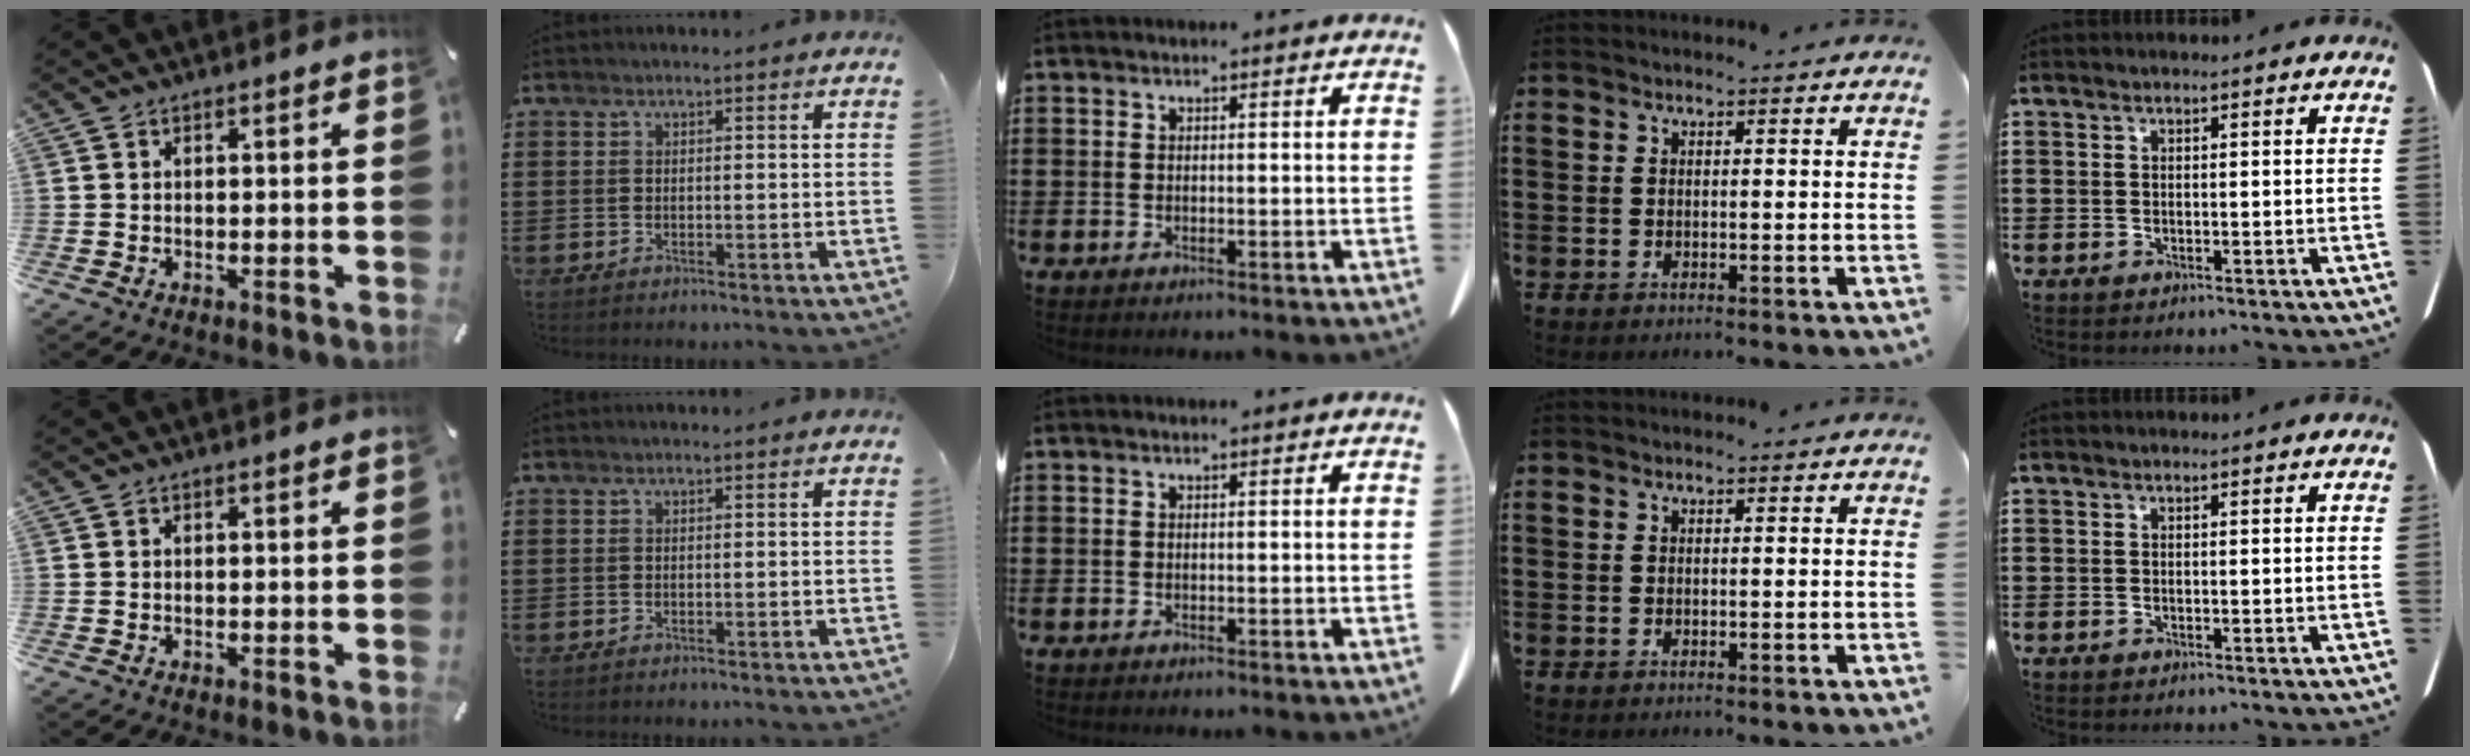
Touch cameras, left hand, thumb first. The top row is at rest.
{}